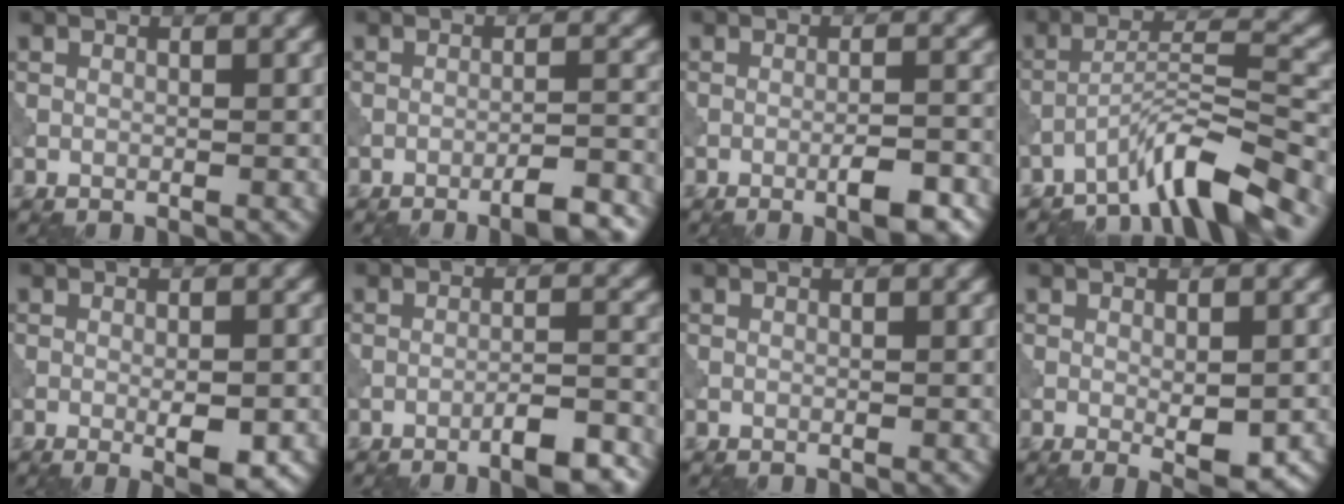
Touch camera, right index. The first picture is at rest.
{"total": 4.5, "force": [-3.1, 0.8, 3.2], "torque": [-0.048, 0.011, -0.049]}
{"total": 3.7, "force": [-1.8, 0.7, 3.1], "torque": [-0.052, 0.003, -0.029]}
{"total": 6.4, "force": [-5.0, 0.5, 3.9], "torque": [-0.062, 0.013, -0.094]}
{"total": 3.3, "force": [-1.0, 0.8, 3.0], "torque": [-0.050, -0.005, -0.011]}
{"total": 5.0, "force": [-3.3, 1.1, 3.6], "torque": [-0.054, 0.010, -0.049]}
{"total": 0.0}
{"total": 3.6, "force": [-0.8, 1.4, 3.2], "torque": [-0.047, -0.012, -0.004]}